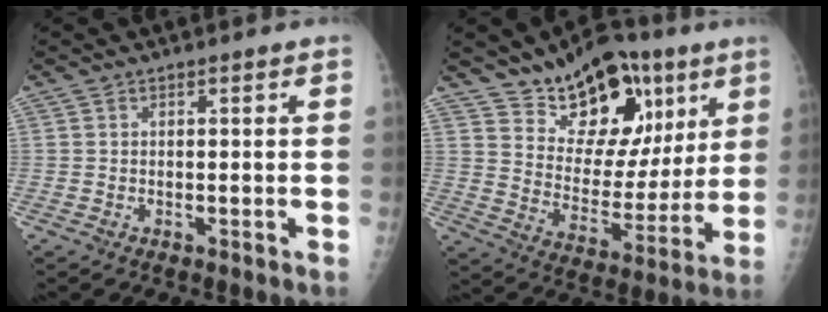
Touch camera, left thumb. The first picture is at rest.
{"total": 19.2, "force": [11.2, 10.9, 11.1], "torque": [-0.106, -0.052, 0.185]}